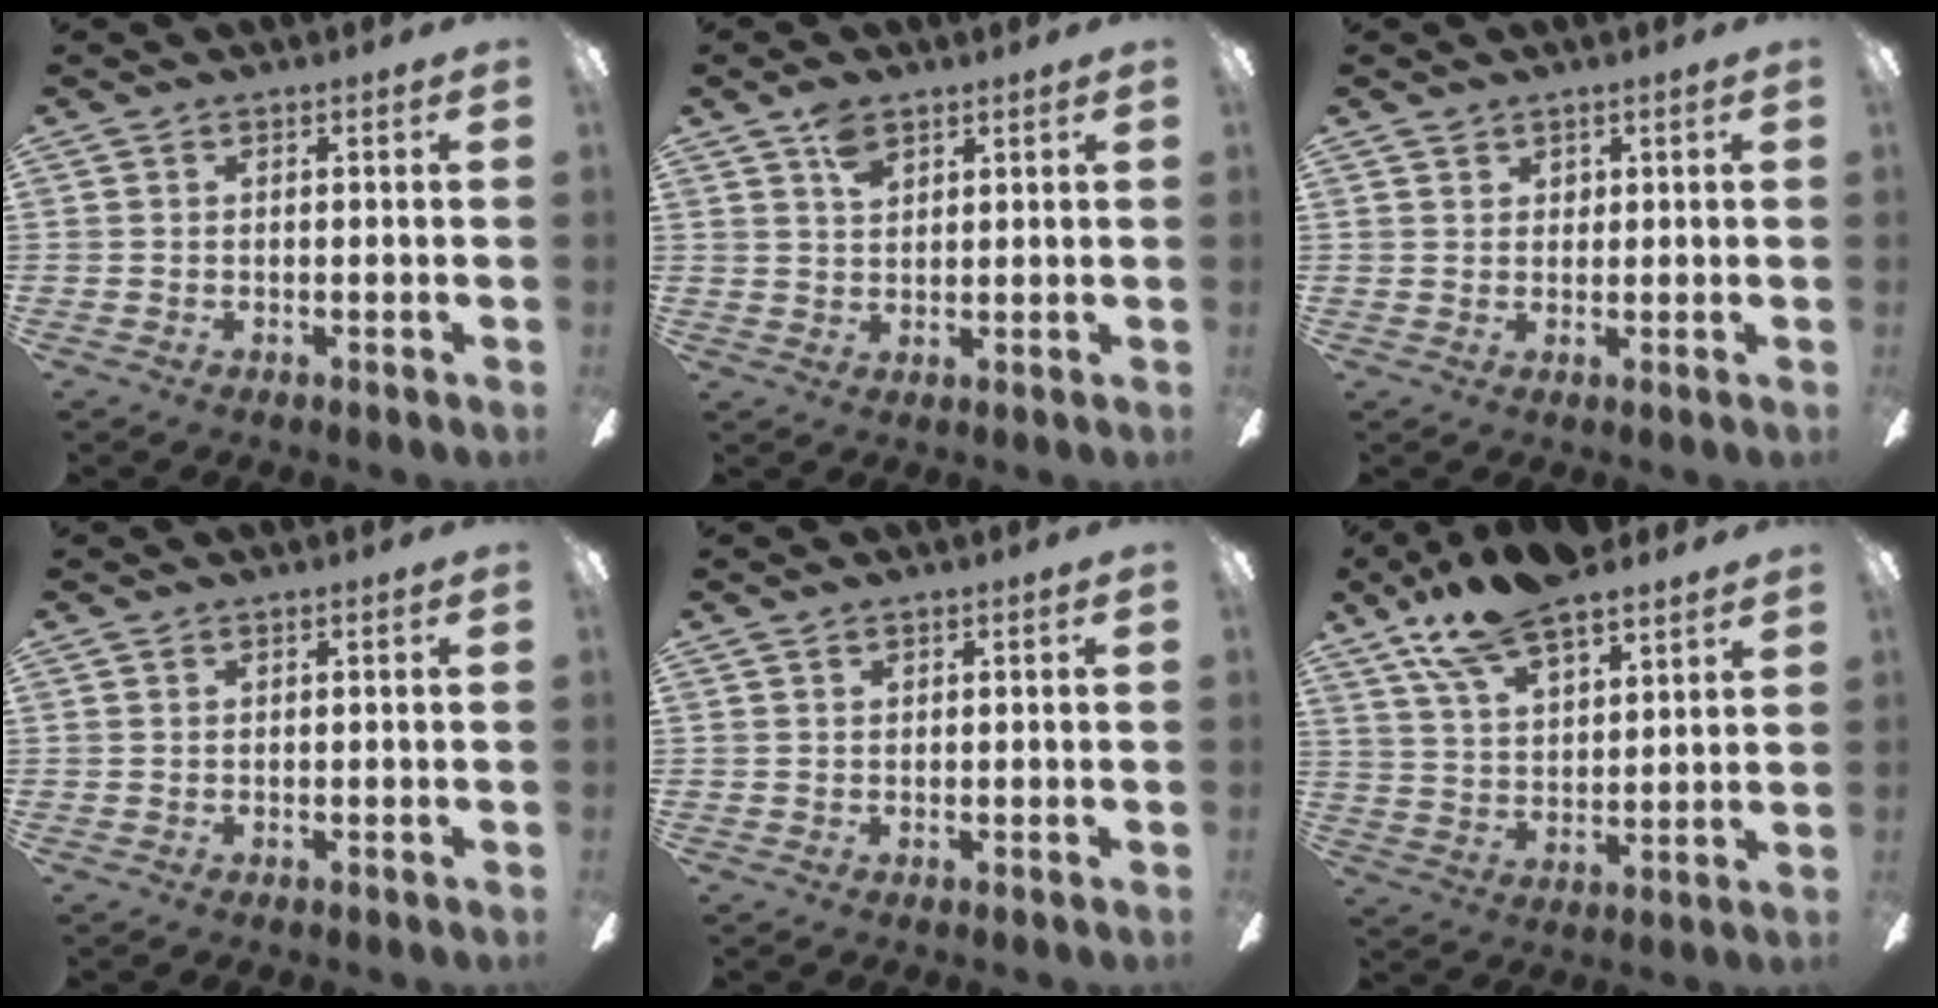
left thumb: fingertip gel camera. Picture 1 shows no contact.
{"total": 4.3, "force": [2.8, 2.4, 2.2], "torque": [-0.034, -0.006, 0.050]}
{"total": 1.9, "force": [1.4, 1.3, 0.0], "torque": [0.007, 0.000, 0.024]}
{"total": 0.0}
{"total": 0.6, "force": [0.5, 0.4, 0.1], "torque": [-0.003, 0.001, 0.009]}
{"total": 14.6, "force": [11.2, 5.3, 7.8], "torque": [-0.154, -0.048, 0.202]}